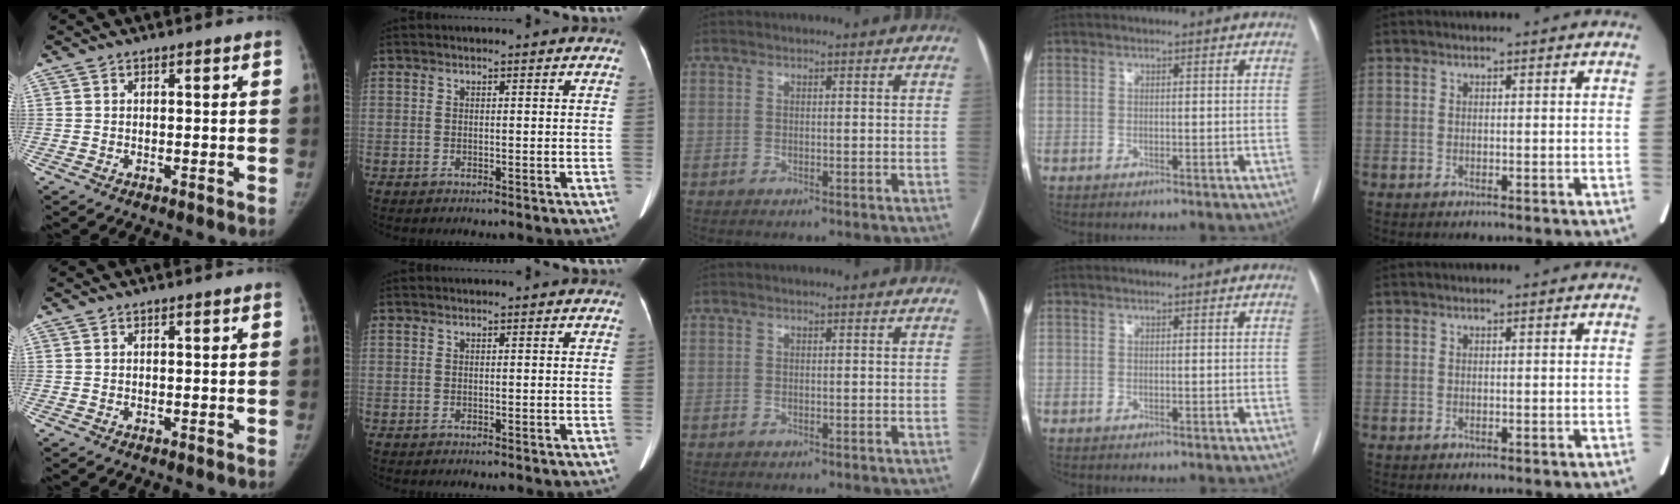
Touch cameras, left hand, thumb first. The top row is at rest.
{}